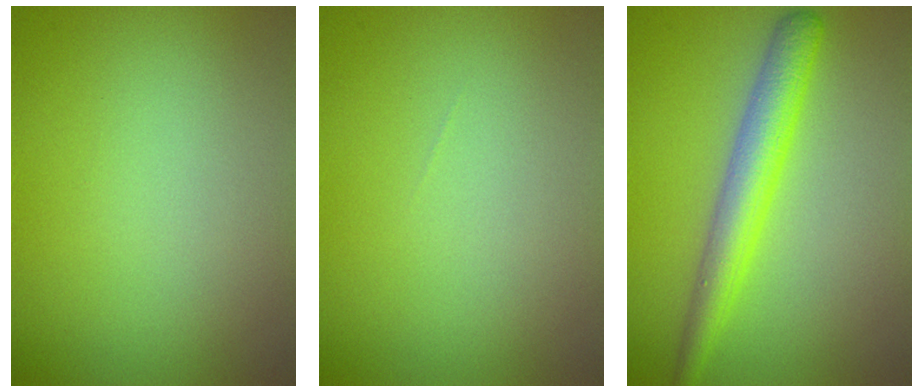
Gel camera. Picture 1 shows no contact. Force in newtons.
{"total": 0.0}
{"total": 4.2, "press": 4.2, "slide": 0.1}